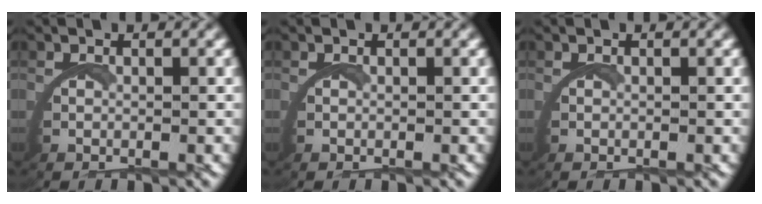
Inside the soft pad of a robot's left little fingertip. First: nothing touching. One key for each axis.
{"total": 0.0}
{"total": 0.0}